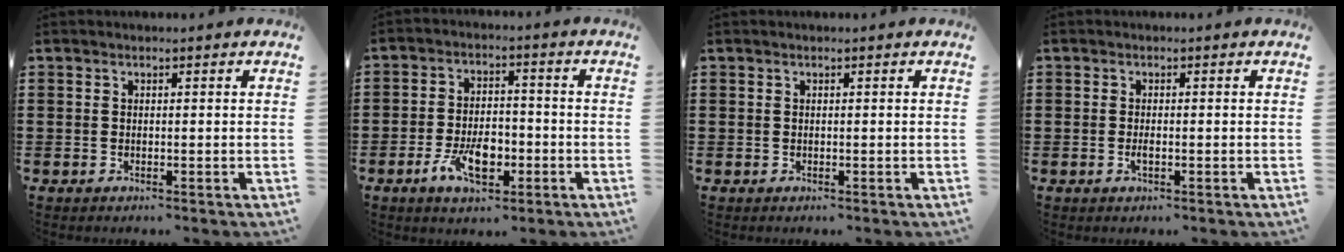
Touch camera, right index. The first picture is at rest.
{"total": 7.3, "force": [-3.0, 3.7, 5.6], "torque": [-0.109, 0.000, -0.056]}
{"total": 0.0}
{"total": 1.1, "force": [-0.3, 0.3, 1.0], "torque": [-0.027, -0.005, -0.008]}